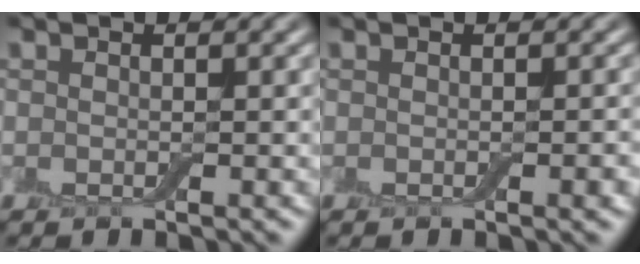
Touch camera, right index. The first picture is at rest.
{"total": 1.0, "force": [-0.3, 0.2, 0.9], "torque": [-0.011, 0.001, -0.002]}